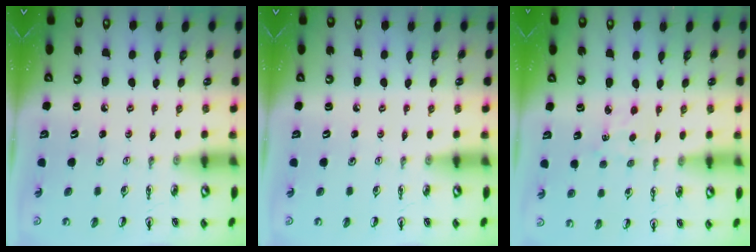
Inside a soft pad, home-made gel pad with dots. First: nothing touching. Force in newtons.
{"total": 0.0}
{"total": 2.3, "press": 2.3, "slide": 0.3}